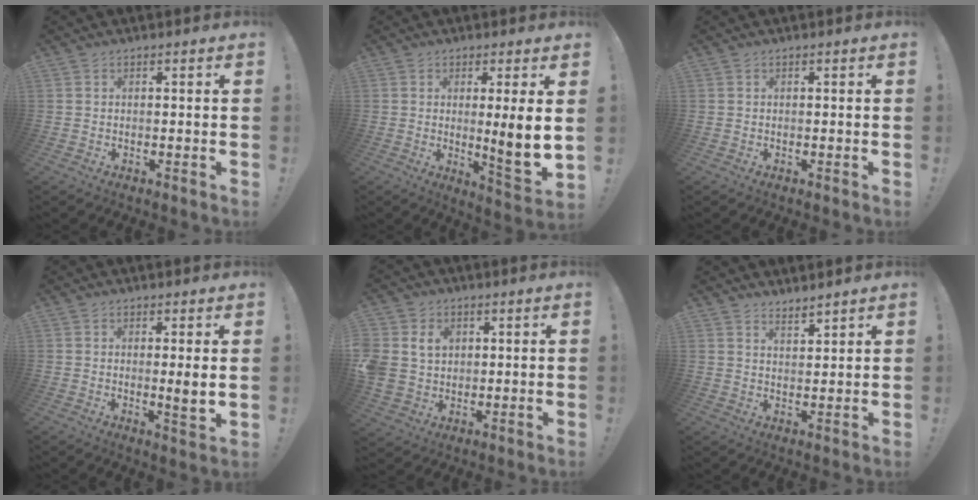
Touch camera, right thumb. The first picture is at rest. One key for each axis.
{"total": 8.9, "fx": 1.6, "fy": 0.1, "fz": 8.7, "tx": -0.114, "ty": -0.029, "tz": 0.022}
{"total": 0.0}
{"total": 4.1, "fx": 0.8, "fy": -0.3, "fz": 4.0, "tx": -0.057, "ty": -0.014, "tz": 0.009}
{"total": 9.5, "fx": 3.2, "fy": 7.9, "fz": 4.0, "tx": -0.077, "ty": -0.010, "tz": 0.064}
{"total": 3.4, "fx": 3.3, "fy": 0.6, "fz": 0.7, "tx": 0.001, "ty": -0.030, "tz": 0.058}